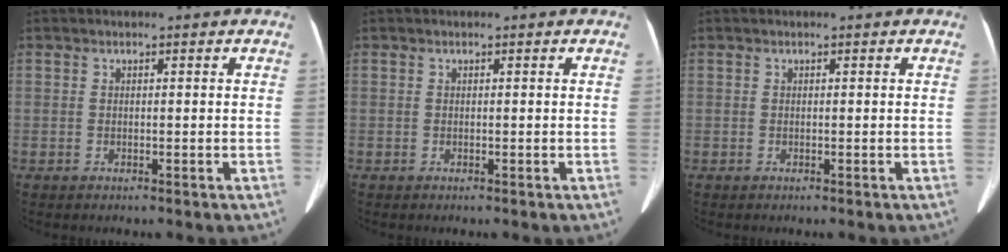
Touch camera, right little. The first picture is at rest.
{"total": 0.0}
{"total": 0.0}